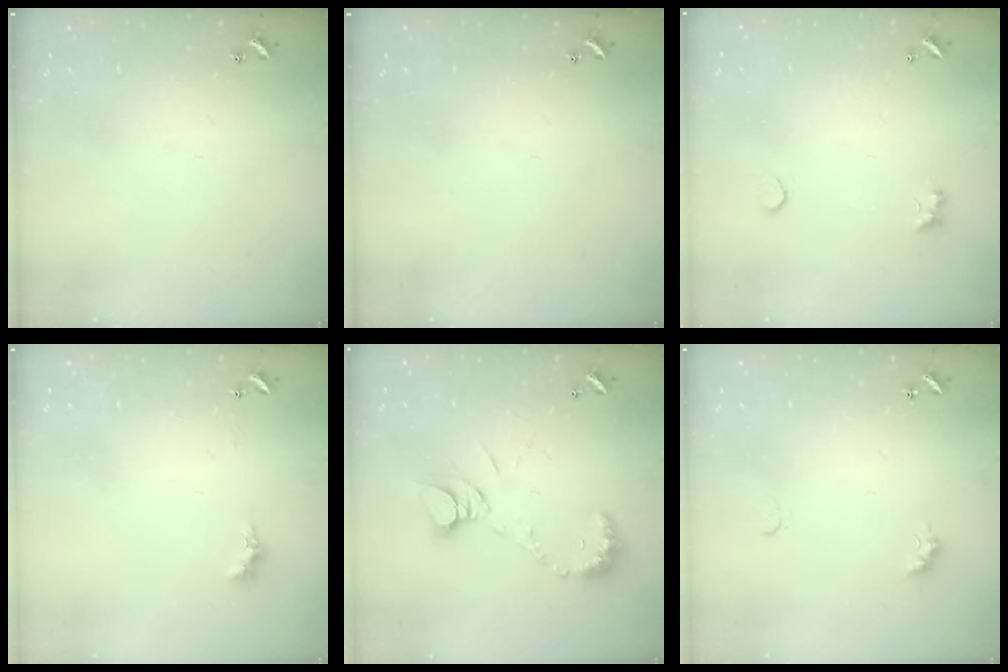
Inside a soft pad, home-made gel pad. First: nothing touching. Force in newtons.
{"total": 0.0}
{"total": 1.4, "press": 1.1, "slide": 0.9}
{"total": 0.6, "press": 0.4, "slide": 0.5}
{"total": 10.0, "press": 10.0, "slide": 0.9}
{"total": 2.4, "press": 2.3, "slide": 0.5}